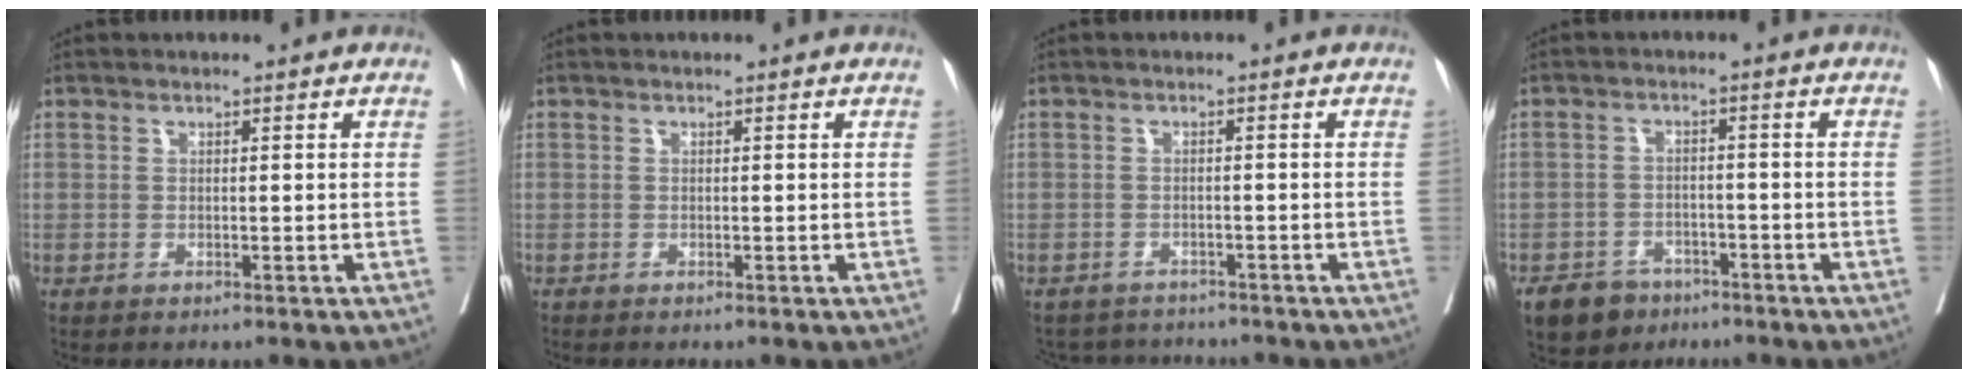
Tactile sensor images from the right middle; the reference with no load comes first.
{"total": 0.0}
{"total": 6.1, "force": [-5.9, 1.5, 0.5], "torque": [-0.004, 0.007, -0.079]}
{"total": 5.7, "force": [-3.9, 3.8, 1.5], "torque": [-0.029, 0.005, -0.060]}